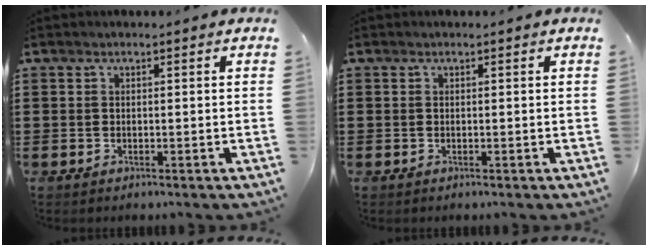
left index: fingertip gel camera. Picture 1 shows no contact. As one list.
[{"total": 0.0}]